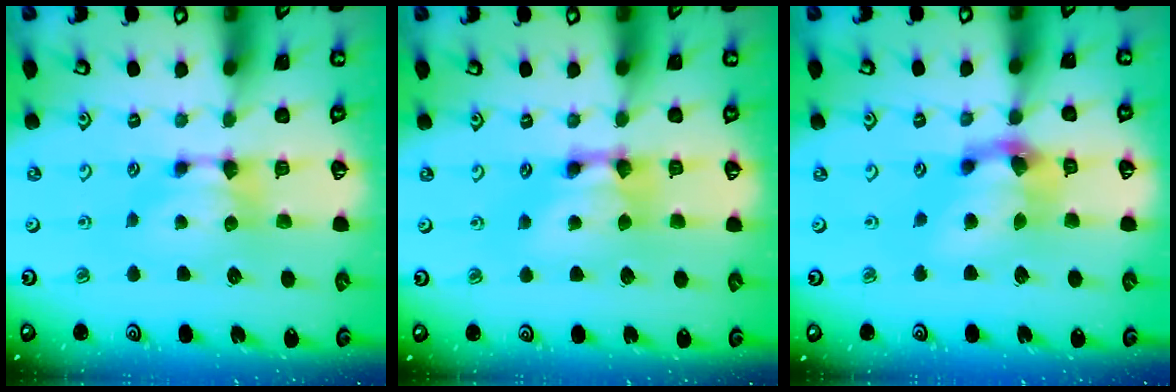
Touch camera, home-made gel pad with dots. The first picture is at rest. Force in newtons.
{"total": 3.0, "press": 3.0, "slide": 0.2}
{"total": 5.8, "press": 5.5, "slide": 1.9}